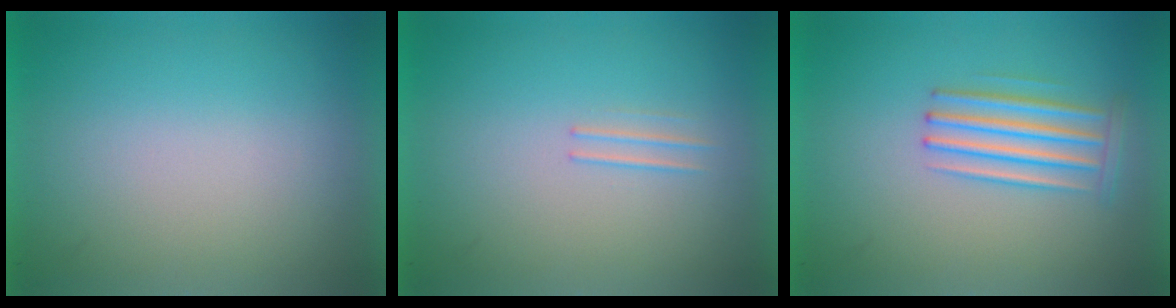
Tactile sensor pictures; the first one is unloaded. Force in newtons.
{"total": 1.2}
{"total": 2.9}